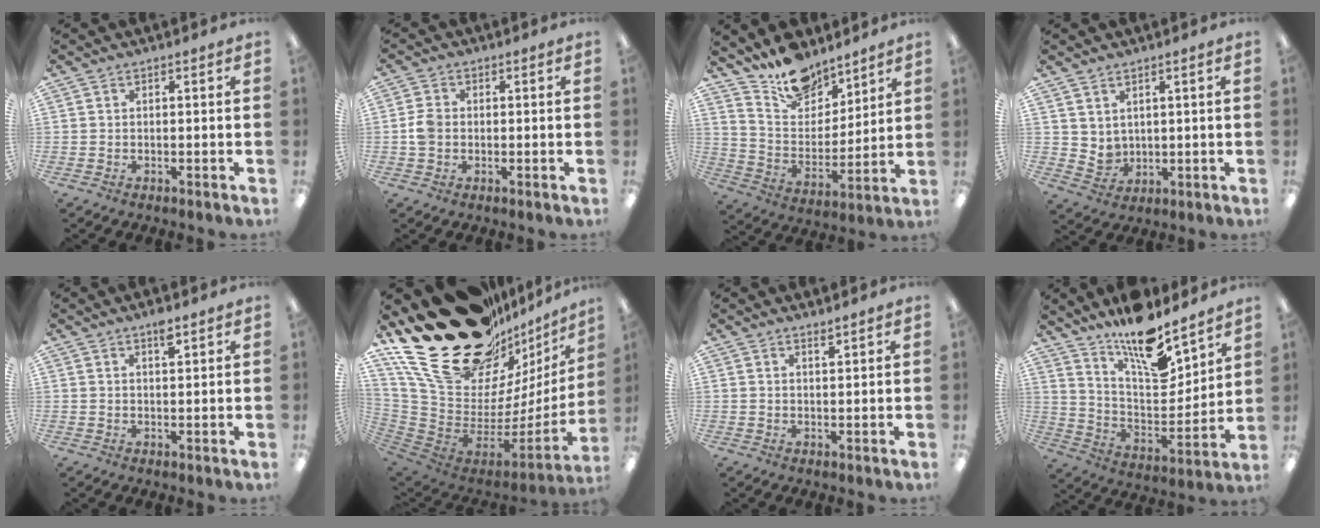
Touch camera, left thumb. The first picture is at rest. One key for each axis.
{"total": 4.0, "fx": -0.2, "fy": 3.3, "fz": 2.2, "tx": -0.033, "ty": 0.005, "tz": -0.004}
{"total": 13.9, "fx": 11.8, "fy": 6.7, "fz": 3.3, "tx": -0.068, "ty": -0.087, "tz": 0.225}
{"total": 4.1, "fx": 3.1, "fy": 2.6, "fz": 0.2, "tx": -0.007, "ty": -0.021, "tz": 0.059}
{"total": 2.9, "fx": 2.1, "fy": 0.8, "fz": 1.8, "tx": -0.025, "ty": -0.006, "tz": 0.033}
{"total": 33.6, "fx": 20.7, "fy": 17.4, "fz": 19.9, "tx": -0.316, "ty": -0.150, "tz": 0.411}
{"total": 1.5, "fx": 1.4, "fy": 0.0, "fz": 0.4, "tx": -0.010, "ty": -0.003, "tz": 0.026}
{"total": 15.6, "fx": 12.6, "fy": 4.9, "fz": 7.8, "tx": -0.144, "ty": -0.091, "tz": 0.221}